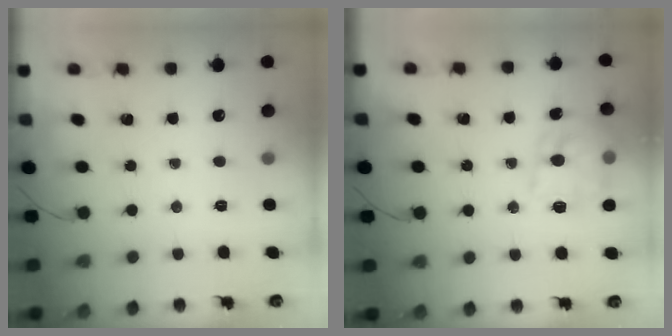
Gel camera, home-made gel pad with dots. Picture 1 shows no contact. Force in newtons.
{"total": 14.6, "press": 14.6, "slide": 0.5}